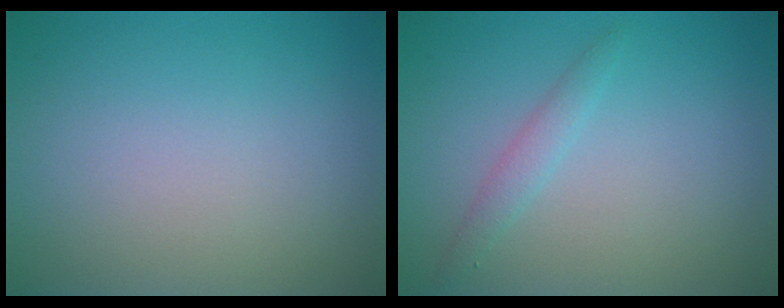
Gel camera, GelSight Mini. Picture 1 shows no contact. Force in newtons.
{"total": 1.4, "press": 1.4, "slide": 0.0}